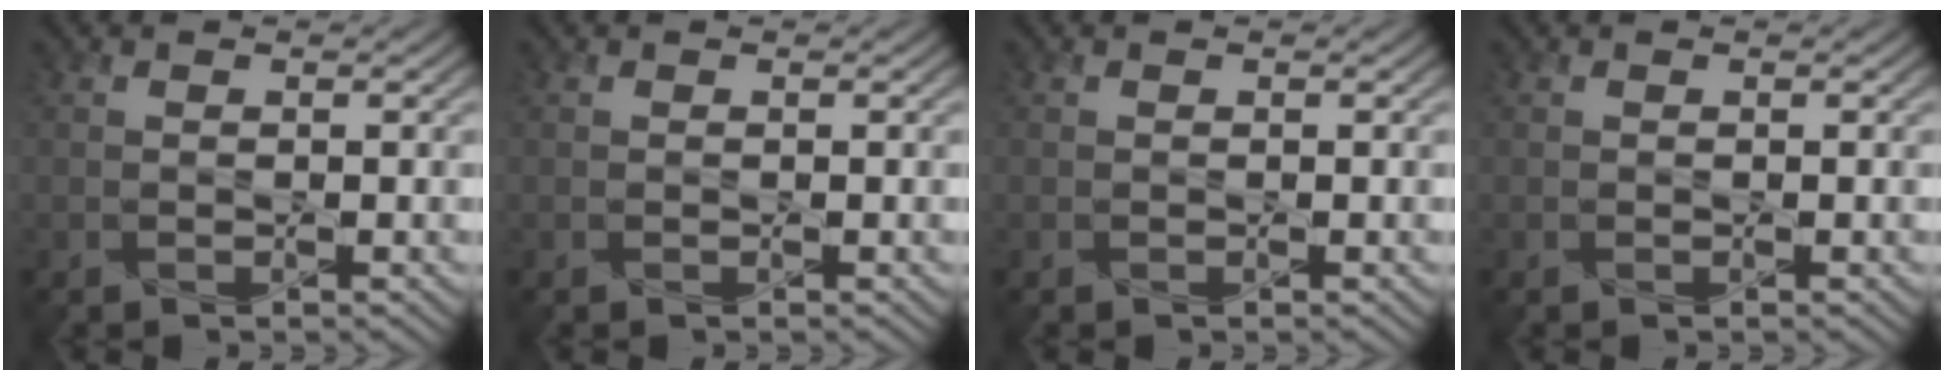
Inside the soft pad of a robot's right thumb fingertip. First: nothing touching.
{"total": 0.0}
{"total": 0.0}
{"total": 0.0}